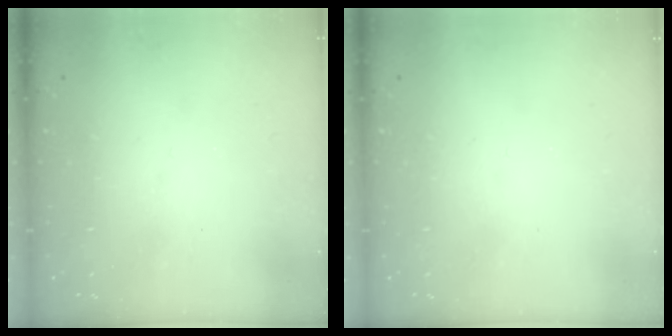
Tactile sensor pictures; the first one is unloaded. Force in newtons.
{"total": 0.0}